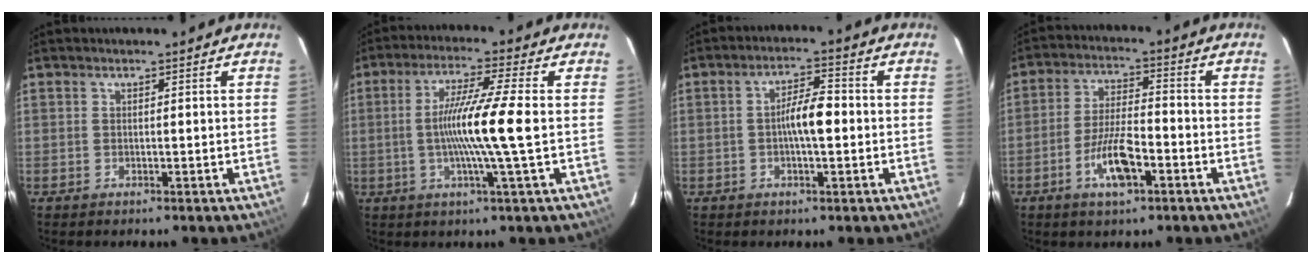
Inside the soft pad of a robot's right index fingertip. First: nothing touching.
{"total": 10.2, "force": [-0.6, -1.6, 10.0], "torque": [-0.191, -0.009, -0.014]}
{"total": 5.4, "force": [-0.5, 1.2, 5.3], "torque": [-0.096, 0.013, -0.010]}
{"total": 8.4, "force": [-3.7, 2.3, 7.2], "torque": [-0.142, 0.000, -0.067]}